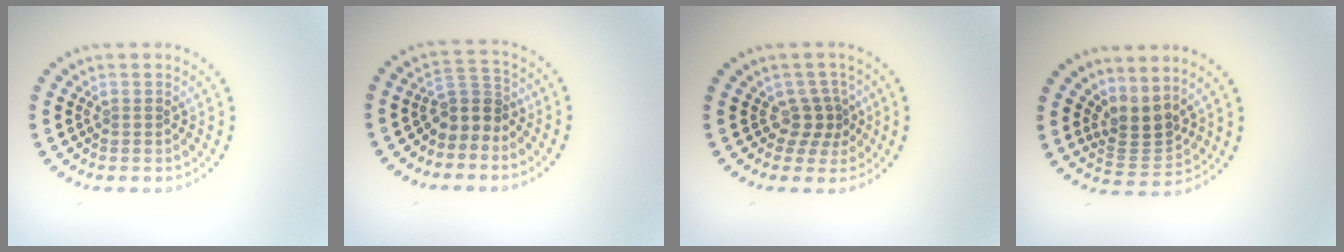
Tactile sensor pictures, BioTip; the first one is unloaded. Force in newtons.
{"total": 2.8, "press": 2.2, "slide": 1.8}
{"total": 2.2, "press": 1.5, "slide": 1.6}
{"total": 2.8, "press": 2.0, "slide": 2.0}